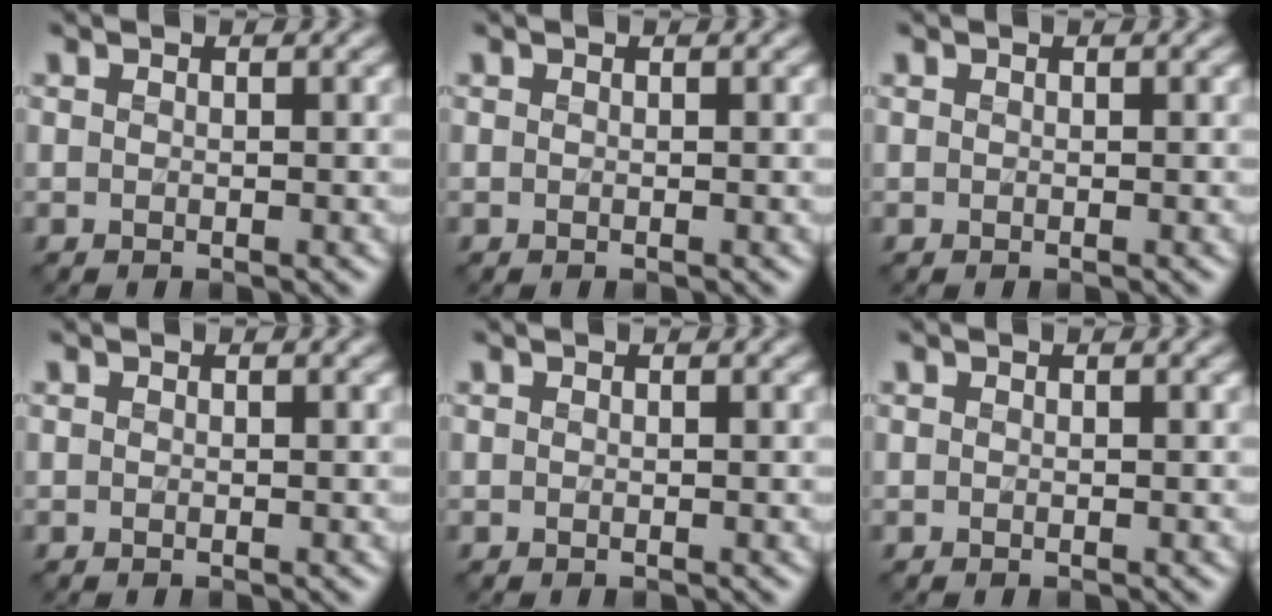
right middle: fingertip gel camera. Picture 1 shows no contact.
{"total": 0.0}
{"total": 0.0}
{"total": 0.0}
{"total": 0.0}
{"total": 0.0}